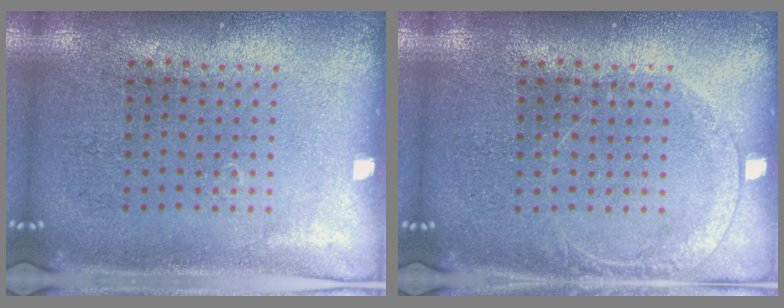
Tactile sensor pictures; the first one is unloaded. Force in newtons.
{"total": 1.3, "press": 1.3, "slide": 0.2}